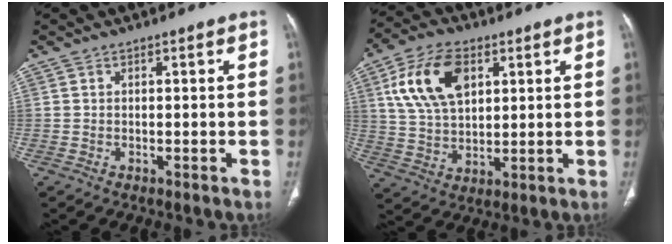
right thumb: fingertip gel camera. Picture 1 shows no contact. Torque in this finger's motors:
{"motor_torque": [-0.62, 0.91, 1.03, 0.06, 0.32]}